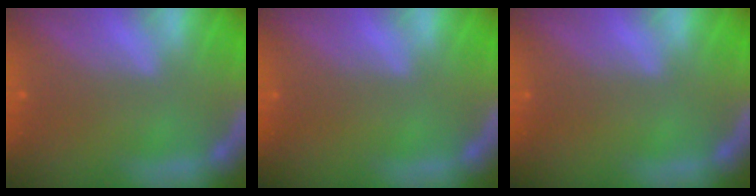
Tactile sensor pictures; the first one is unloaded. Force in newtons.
{"total": 0.0}
{"total": 0.0}